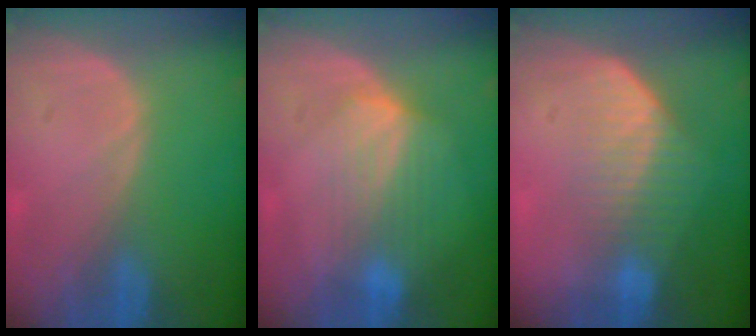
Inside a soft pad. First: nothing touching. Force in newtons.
{"total": 7.1, "press": 6.4, "slide": 3.1}
{"total": 7.2, "press": 6.1, "slide": 3.8}